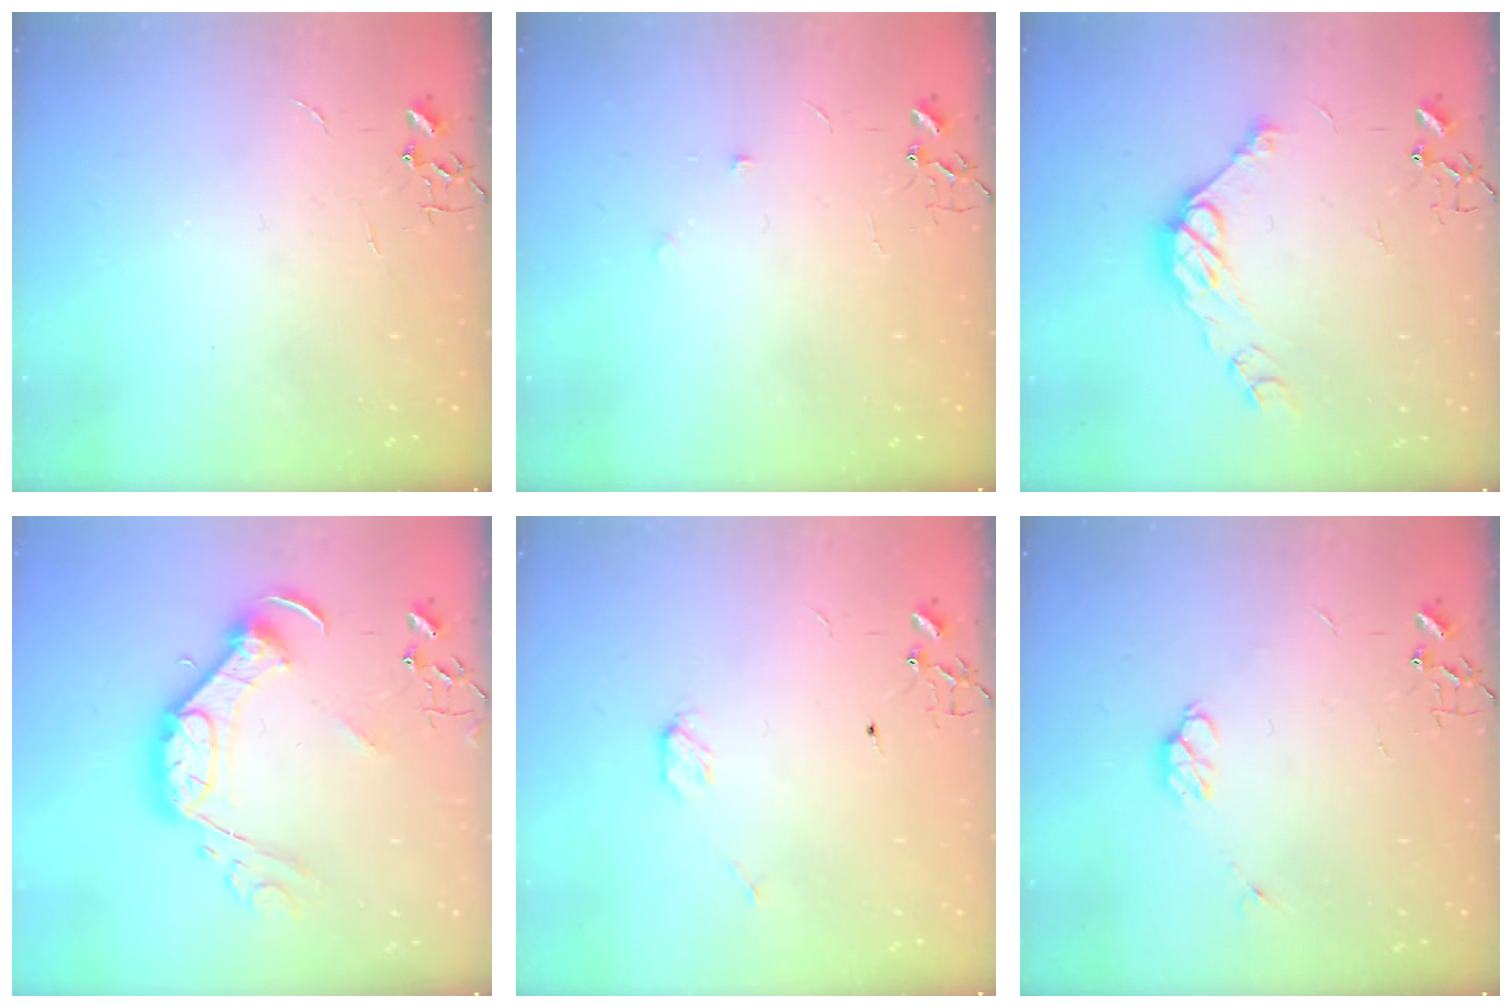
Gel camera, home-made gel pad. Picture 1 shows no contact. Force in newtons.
{"total": 5.1, "press": 4.9, "slide": 1.7}
{"total": 11.4, "press": 11.3, "slide": 0.7}
{"total": 15.8, "press": 15.8, "slide": 0.6}
{"total": 4.0, "press": 4.0, "slide": 0.2}
{"total": 6.2, "press": 6.0, "slide": 1.5}